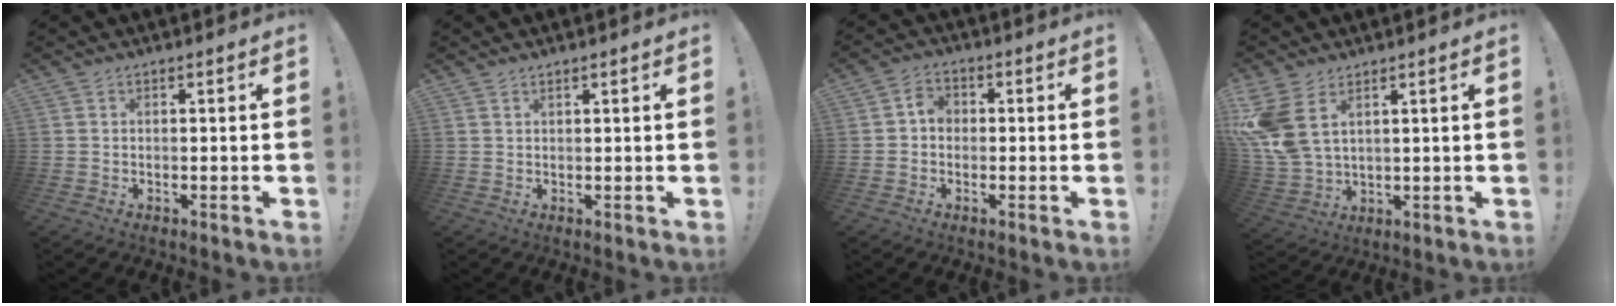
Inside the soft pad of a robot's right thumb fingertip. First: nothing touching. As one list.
[{"total": 0.9, "force": [0.8, 0.0, 0.3], "torque": [-0.001, -0.004, 0.013]}, {"total": 4.0, "force": [-0.7, 3.2, 2.3], "torque": [-0.036, 0.009, -0.013]}, {"total": 10.2, "force": [5.1, 5.8, 6.7], "torque": [-0.140, -0.025, 0.101]}]